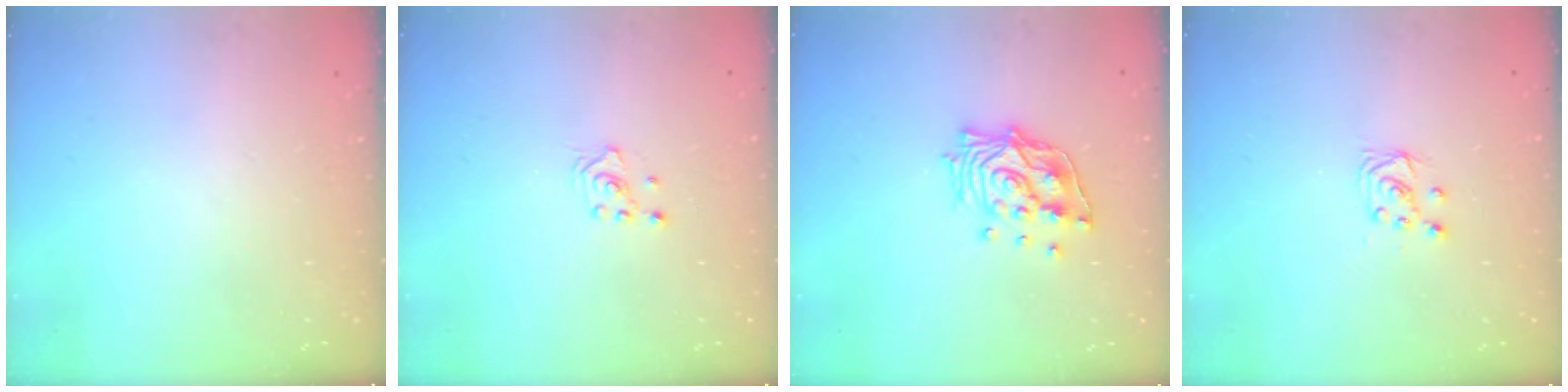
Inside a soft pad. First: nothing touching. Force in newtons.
{"total": 2.0, "press": 2.0, "slide": 0.2}
{"total": 14.2, "press": 14.1, "slide": 2.0}
{"total": 5.1, "press": 5.1, "slide": 0.5}